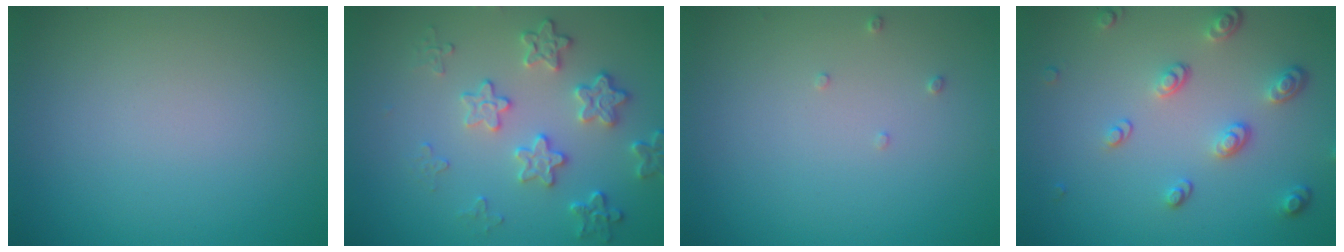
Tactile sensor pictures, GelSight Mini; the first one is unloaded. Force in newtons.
{"total": 4.0, "press": 3.5, "slide": 2.1}
{"total": 0.7, "press": 0.7, "slide": 0.2}
{"total": 3.4, "press": 2.5, "slide": 2.3}